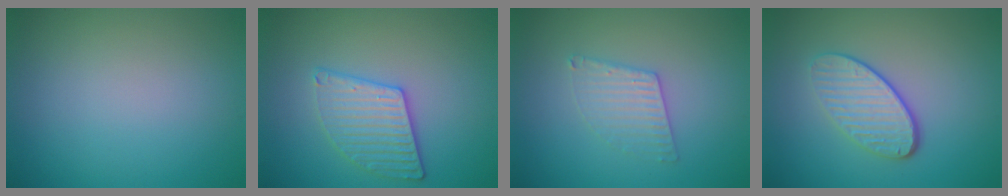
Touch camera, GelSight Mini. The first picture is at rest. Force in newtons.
{"total": 3.2, "press": 3.1, "slide": 0.8}
{"total": 2.5, "press": 2.5, "slide": 0.2}
{"total": 3.8, "press": 3.0, "slide": 2.4}